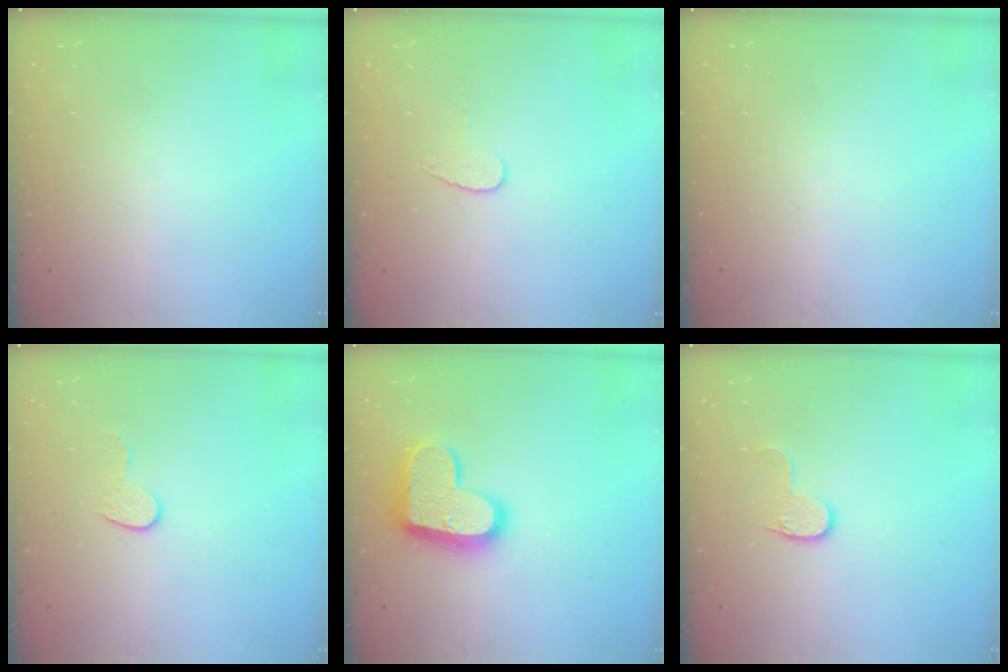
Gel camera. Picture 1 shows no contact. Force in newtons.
{"total": 4.4, "press": 4.4, "slide": 0.5}
{"total": 0.0}
{"total": 5.4, "press": 5.4, "slide": 0.5}
{"total": 16.9, "press": 16.8, "slide": 1.1}
{"total": 6.3, "press": 6.3, "slide": 0.3}